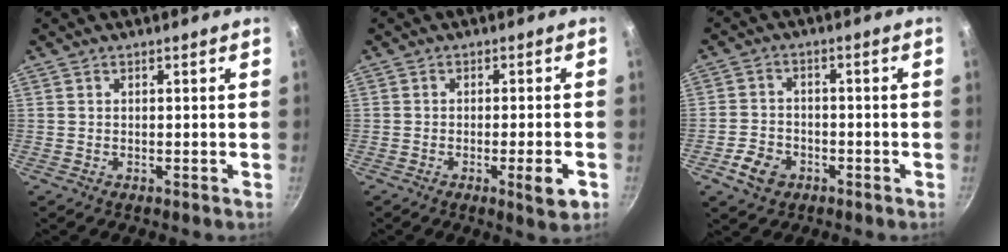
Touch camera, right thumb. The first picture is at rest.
{"total": 5.3, "force": [-2.1, 0.6, 4.9], "torque": [-0.066, 0.004, -0.029]}
{"total": 6.0, "force": [-3.0, 4.3, 2.9], "torque": [-0.049, 0.023, -0.057]}